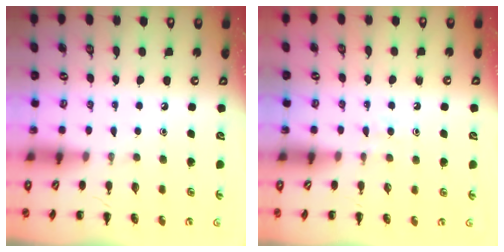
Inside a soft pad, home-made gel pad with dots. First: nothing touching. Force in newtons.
{"total": 2.6, "press": 2.5, "slide": 0.9}